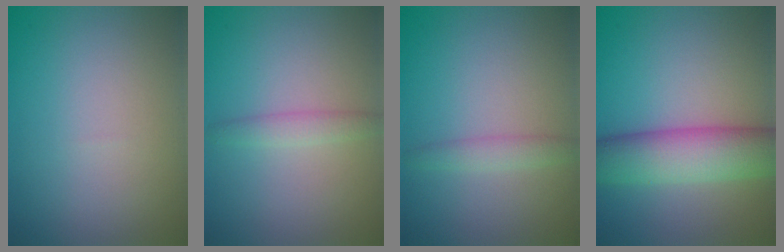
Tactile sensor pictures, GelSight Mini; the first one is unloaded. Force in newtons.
{"total": 1.4, "press": 1.4, "slide": 0.0}
{"total": 1.5, "press": 1.5, "slide": 0.2}
{"total": 7.1, "press": 7.1, "slide": 0.2}